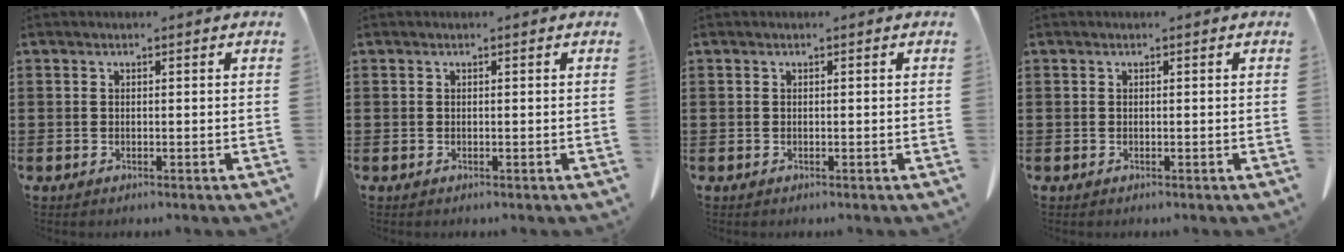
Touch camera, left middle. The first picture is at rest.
{"total": 0.0}
{"total": 0.0}
{"total": 0.0}